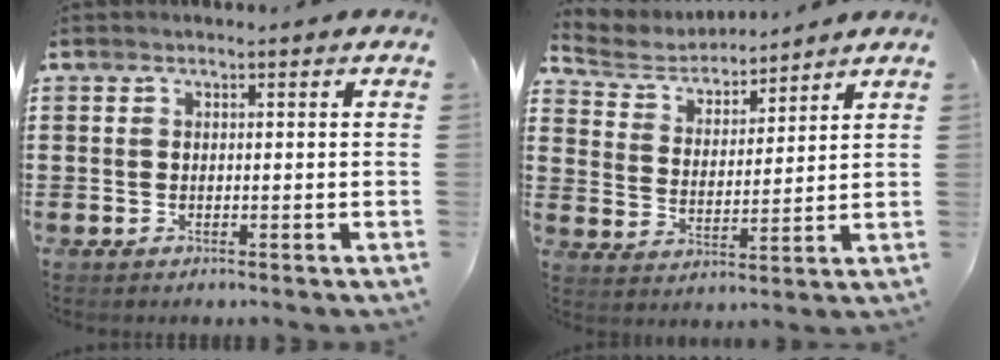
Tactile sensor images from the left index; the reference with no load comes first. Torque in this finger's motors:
{"motor_torque": [-0.24, 0.35, 0.05, 0.01]}